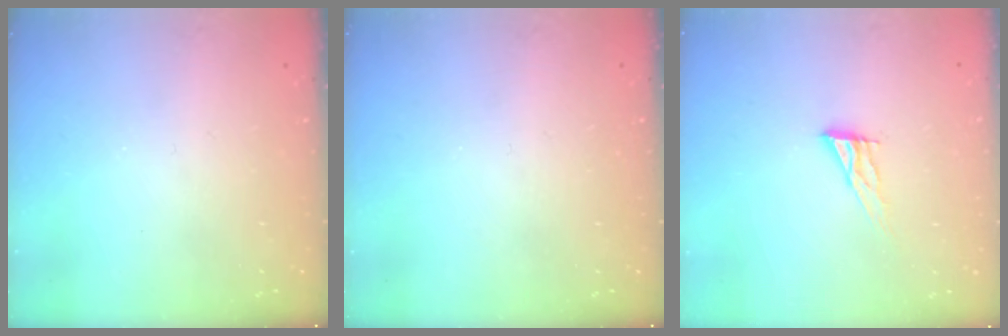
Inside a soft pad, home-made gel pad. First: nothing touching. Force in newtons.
{"total": 0.0}
{"total": 7.5, "press": 7.5, "slide": 0.3}